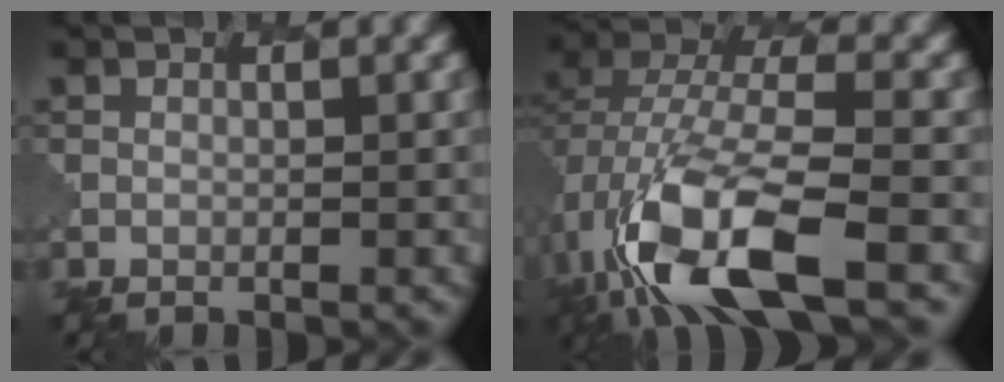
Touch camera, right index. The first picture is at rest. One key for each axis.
{"total": 11.2, "fx": -4.7, "fy": 4.7, "fz": 9.0, "tx": -0.189, "ty": -0.007, "tz": -0.087}